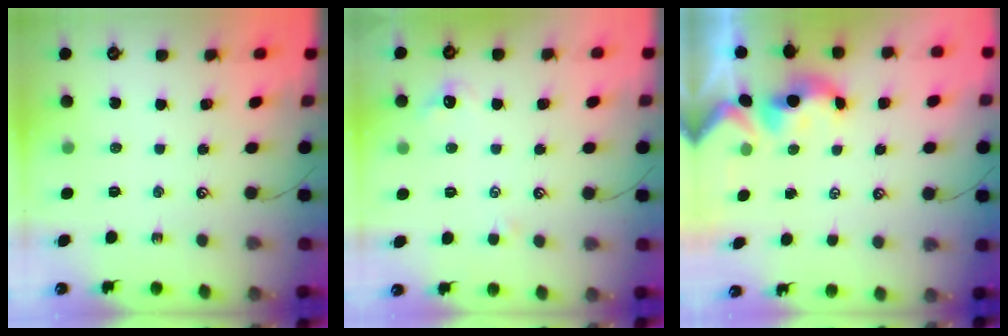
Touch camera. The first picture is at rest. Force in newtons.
{"total": 1.2, "press": 0.9, "slide": 0.8}
{"total": 0.9, "press": 0.5, "slide": 0.7}